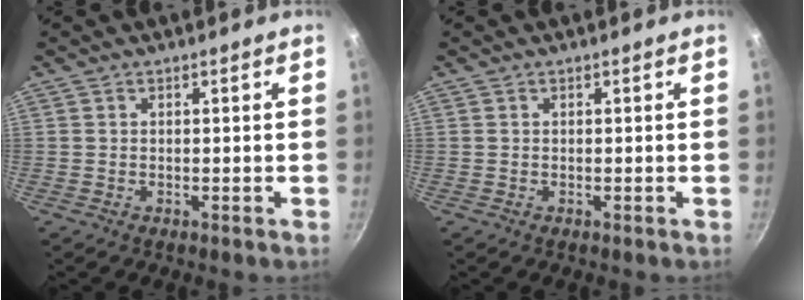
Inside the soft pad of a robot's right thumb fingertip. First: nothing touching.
{"total": 0.0}